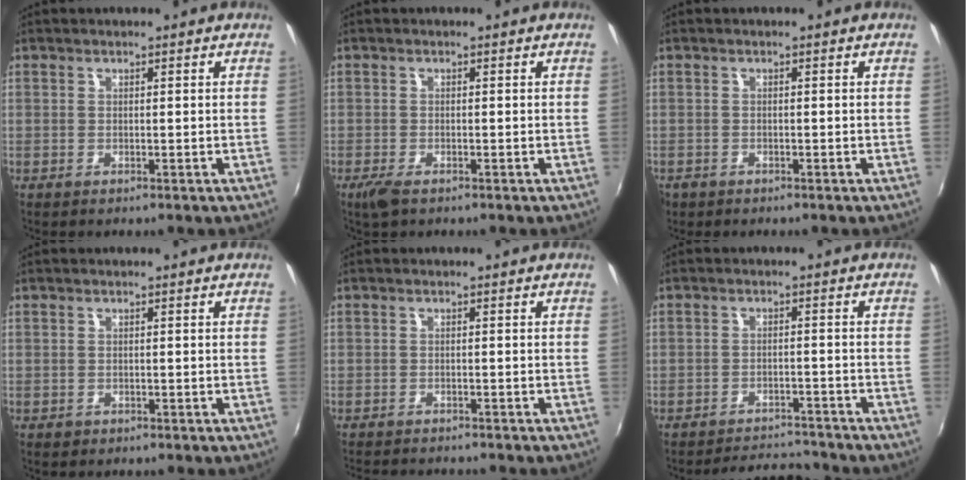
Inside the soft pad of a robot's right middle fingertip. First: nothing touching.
{"total": 2.9, "force": [-1.9, 1.0, 1.9], "torque": [-0.043, -0.009, -0.037]}
{"total": 1.8, "force": [-1.1, 1.3, 0.5], "torque": [-0.015, -0.005, -0.020]}
{"total": 1.0, "force": [-0.6, 0.8, 0.2], "torque": [-0.006, -0.002, -0.006]}
{"total": 5.6, "force": [-5.2, 0.8, 1.8], "torque": [-0.047, -0.016, -0.080]}
{"total": 7.2, "force": [-6.9, 1.5, 0.9], "torque": [-0.033, 0.014, -0.096]}